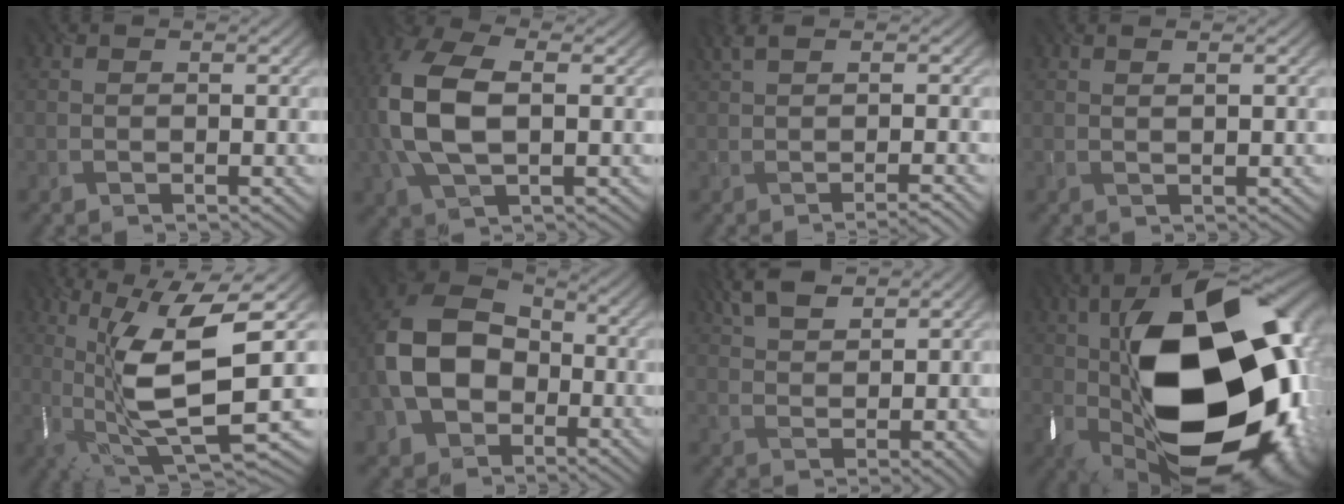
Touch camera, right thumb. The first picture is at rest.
{"total": 9.5, "force": [0.7, 5.7, 7.6], "torque": [-0.209, 0.005, 0.018]}
{"total": 2.8, "force": [-0.2, 0.5, 2.7], "torque": [-0.039, 0.009, -0.011]}
{"total": 0.6, "force": [0.5, 0.0, 0.2], "torque": [-0.003, 0.008, 0.011]}
{"total": 13.3, "force": [1.1, 4.3, 12.5], "torque": [-0.252, -0.005, 0.028]}
{"total": 12.4, "force": [-2.3, 10.0, 7.0], "torque": [-0.150, -0.019, -0.044]}
{"total": 6.0, "force": [4.3, 2.4, 3.5], "torque": [-0.077, 0.017, 0.087]}
{"total": 23.0, "force": [-0.5, 14.1, 18.1], "torque": [-0.358, -0.039, 0.013]}